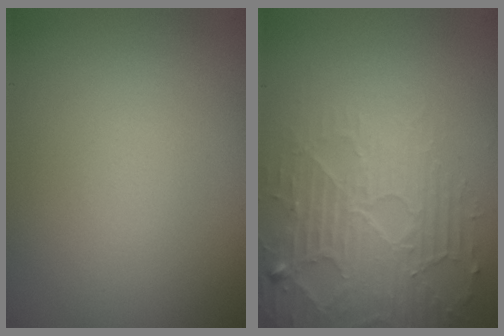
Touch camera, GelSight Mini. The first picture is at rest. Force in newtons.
{"total": 4.8, "press": 3.7, "slide": 3.0}